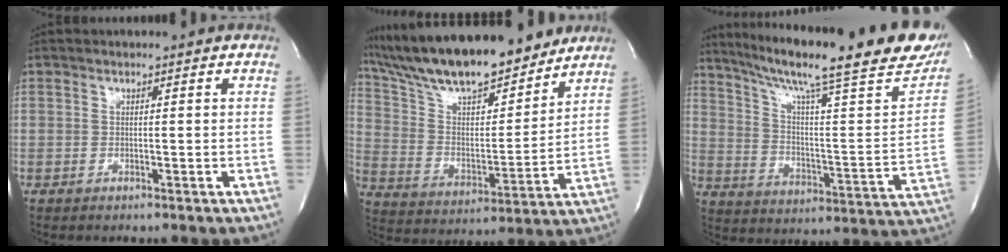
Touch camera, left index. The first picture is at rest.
{"total": 20.9, "force": [18.0, 3.8, 10.0], "torque": [-0.181, 0.009, 0.304]}
{"total": 29.7, "force": [22.6, 3.3, 19.0], "torque": [-0.282, -0.021, 0.306]}